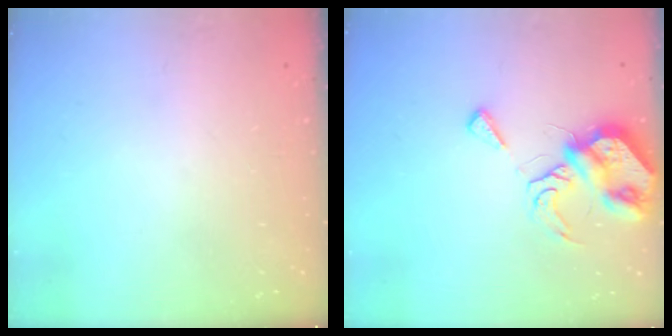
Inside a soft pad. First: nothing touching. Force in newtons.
{"total": 9.0, "press": 8.9, "slide": 1.3}